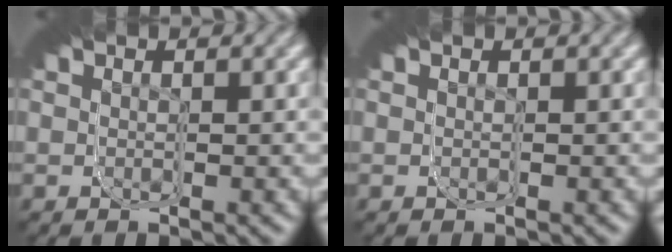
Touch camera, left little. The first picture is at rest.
{"total": 0.0}